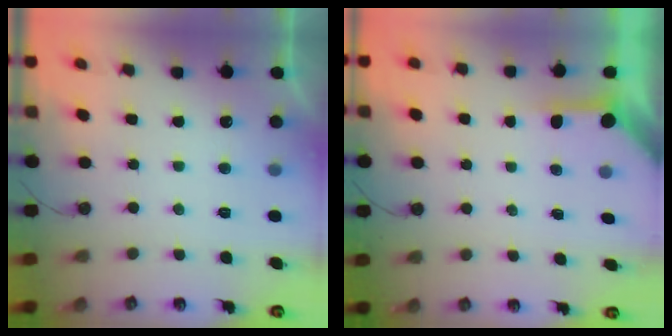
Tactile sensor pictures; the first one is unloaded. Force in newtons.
{"total": 3.9, "press": 3.8, "slide": 0.4}